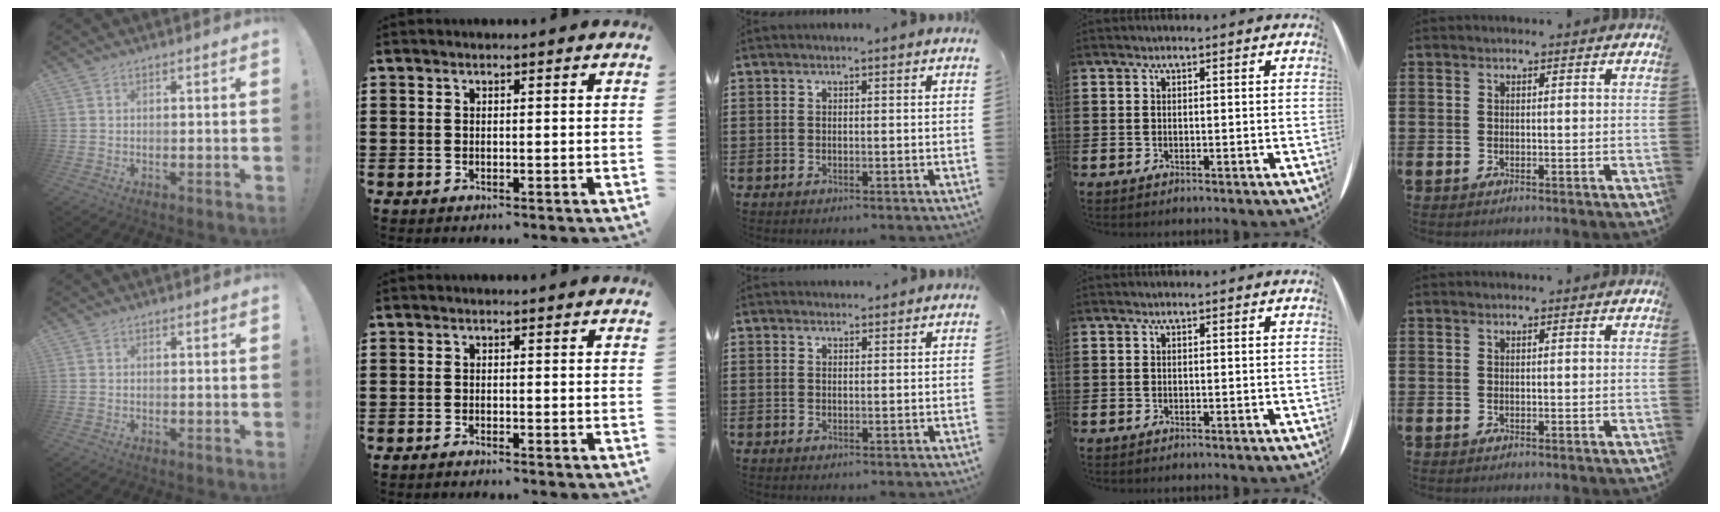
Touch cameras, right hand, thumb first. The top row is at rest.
{"index": {"total": 0.8, "force": [-0.8, -0.2, 0.2], "torque": [-0.006, -0.005, -0.015]}, "middle": {"total": 1.1, "force": [1.1, 0.2, 0.0], "torque": [-0.002, 0.001, 0.021]}}